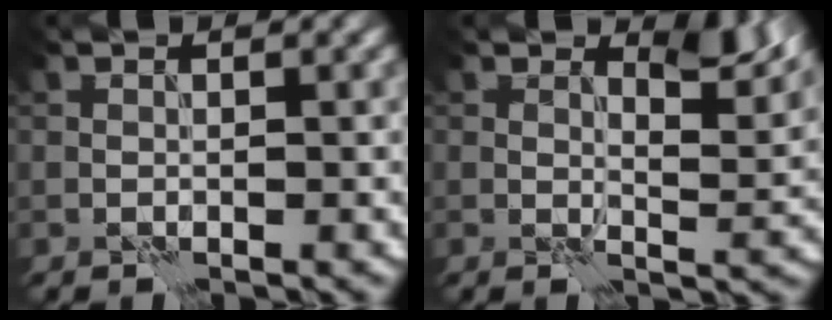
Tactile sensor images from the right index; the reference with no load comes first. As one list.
[{"total": 3.2, "force": [2.1, 1.2, 2.2], "torque": [-0.033, -0.009, 0.029]}]